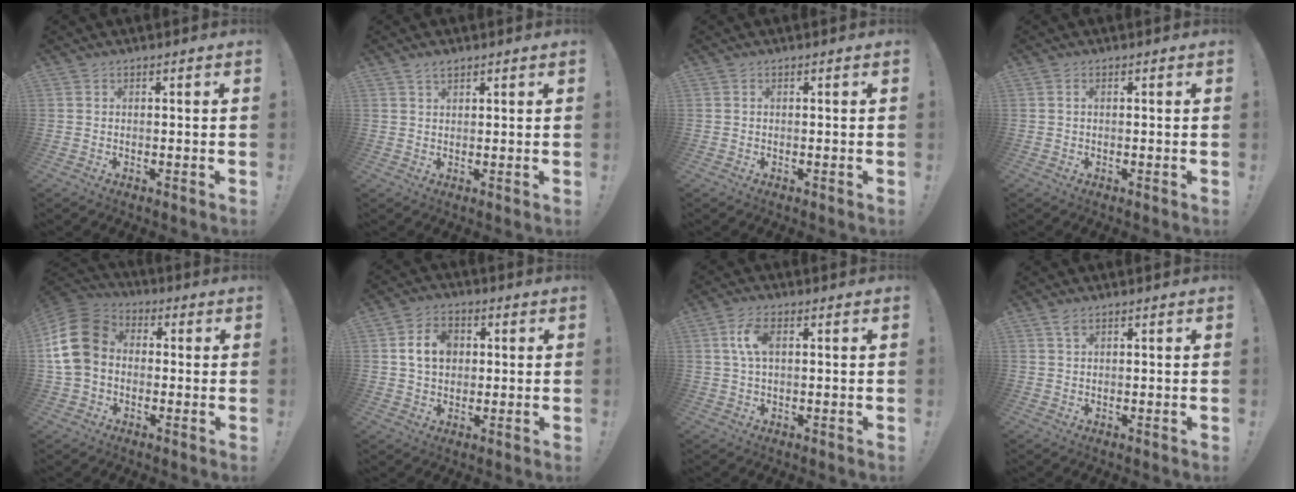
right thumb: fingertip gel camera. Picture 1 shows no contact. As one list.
[{"total": 2.3, "force": [1.8, 1.0, 1.1], "torque": [-0.020, -0.004, 0.033]}, {"total": 0.0}, {"total": 0.7, "force": [0.1, 0.3, 0.6], "torque": [-0.016, 0.004, 0.003]}, {"total": 15.0, "force": [0.6, 11.7, 9.4], "torque": [-0.175, 0.023, 0.014]}, {"total": 9.0, "force": [2.0, 6.9, 5.5], "torque": [-0.084, 0.009, 0.039]}, {"total": 6.6, "force": [1.6, 3.3, 5.4], "torque": [-0.100, 0.002, 0.025]}, {"total": 2.2, "force": [1.4, 0.9, 1.4], "torque": [-0.023, -0.002, 0.025]}]